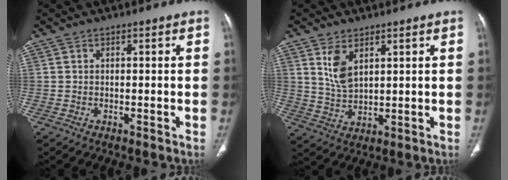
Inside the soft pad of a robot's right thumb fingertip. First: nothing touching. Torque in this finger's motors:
{"motor_torque": [-0.26, 0.37, -0.04, 0.14, 0.04]}